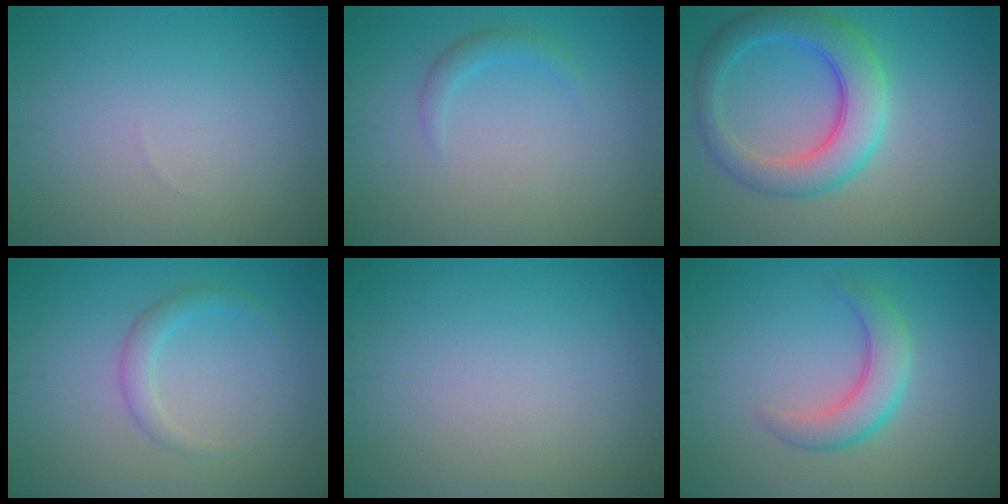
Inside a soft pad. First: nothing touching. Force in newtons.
{"total": 1.3, "press": 1.3, "slide": 0.2}
{"total": 6.2, "press": 6.2, "slide": 0.1}
{"total": 1.7, "press": 1.7, "slide": 0.0}
{"total": 0.0}
{"total": 3.5, "press": 3.5, "slide": 0.1}